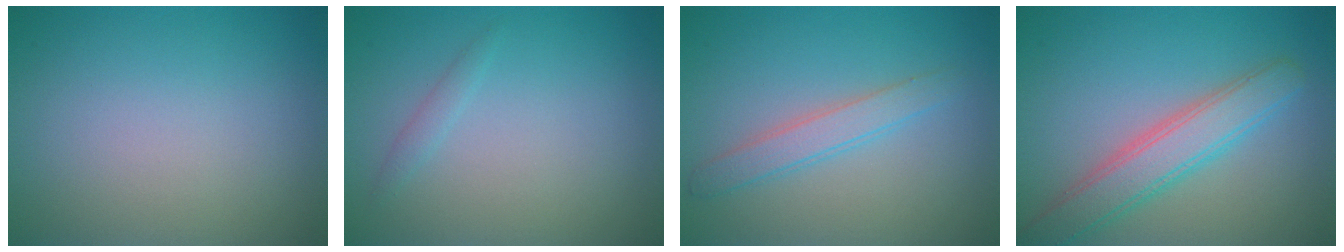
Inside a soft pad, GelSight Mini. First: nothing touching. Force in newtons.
{"total": 0.8, "press": 0.8, "slide": 0.0}
{"total": 2.2, "press": 2.2, "slide": 0.1}
{"total": 4.5, "press": 4.5, "slide": 0.2}